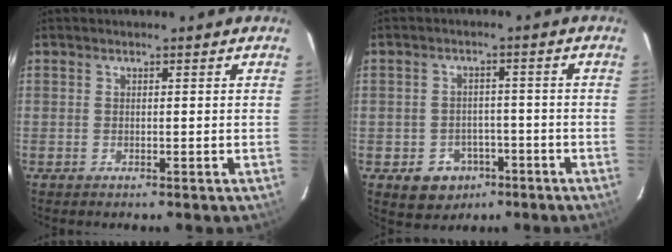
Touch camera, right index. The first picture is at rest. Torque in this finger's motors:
{"motor_torque": [0.11, -0.16, -0.10, -0.21]}